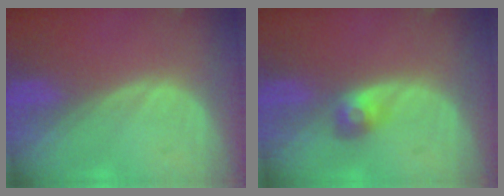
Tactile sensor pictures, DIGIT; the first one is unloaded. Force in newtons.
{"total": 3.0, "press": 2.6, "slide": 1.4}